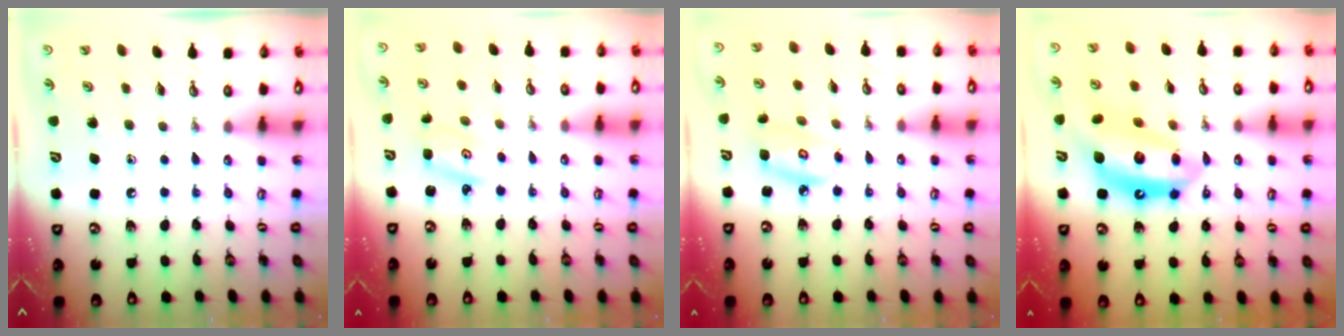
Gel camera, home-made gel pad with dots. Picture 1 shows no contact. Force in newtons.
{"total": 2.4, "press": 2.3, "slide": 0.4}
{"total": 4.9, "press": 4.9, "slide": 0.3}
{"total": 13.5, "press": 13.5, "slide": 0.9}